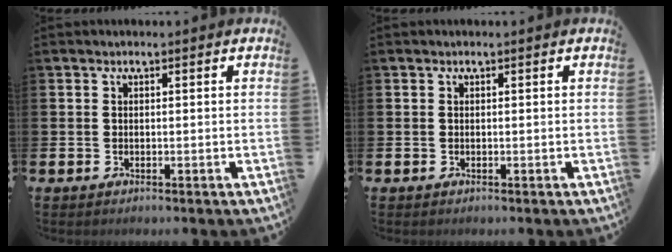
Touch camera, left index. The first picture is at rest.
{"total": 0.0}